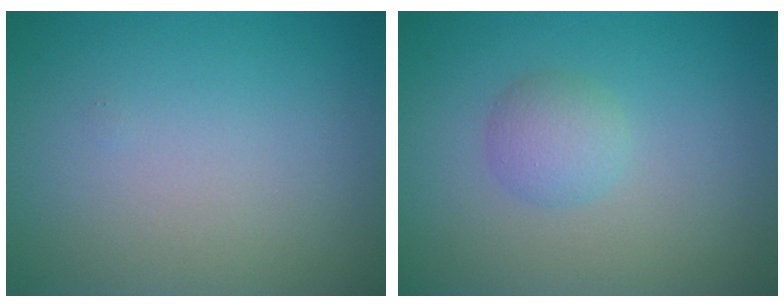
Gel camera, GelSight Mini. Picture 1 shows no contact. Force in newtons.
{"total": 2.1, "press": 2.1, "slide": 0.1}